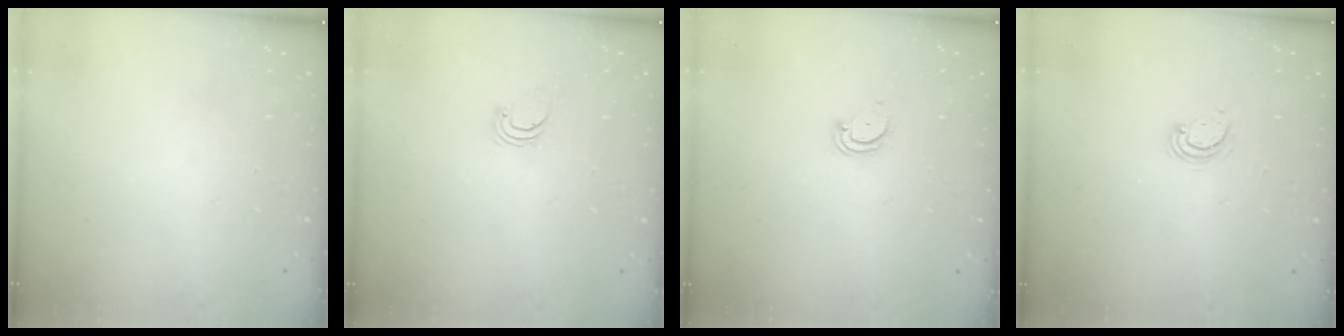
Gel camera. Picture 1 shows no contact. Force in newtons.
{"total": 0.9, "press": 0.9, "slide": 0.0}
{"total": 3.0, "press": 3.0, "slide": 0.2}
{"total": 3.3, "press": 3.3, "slide": 0.3}